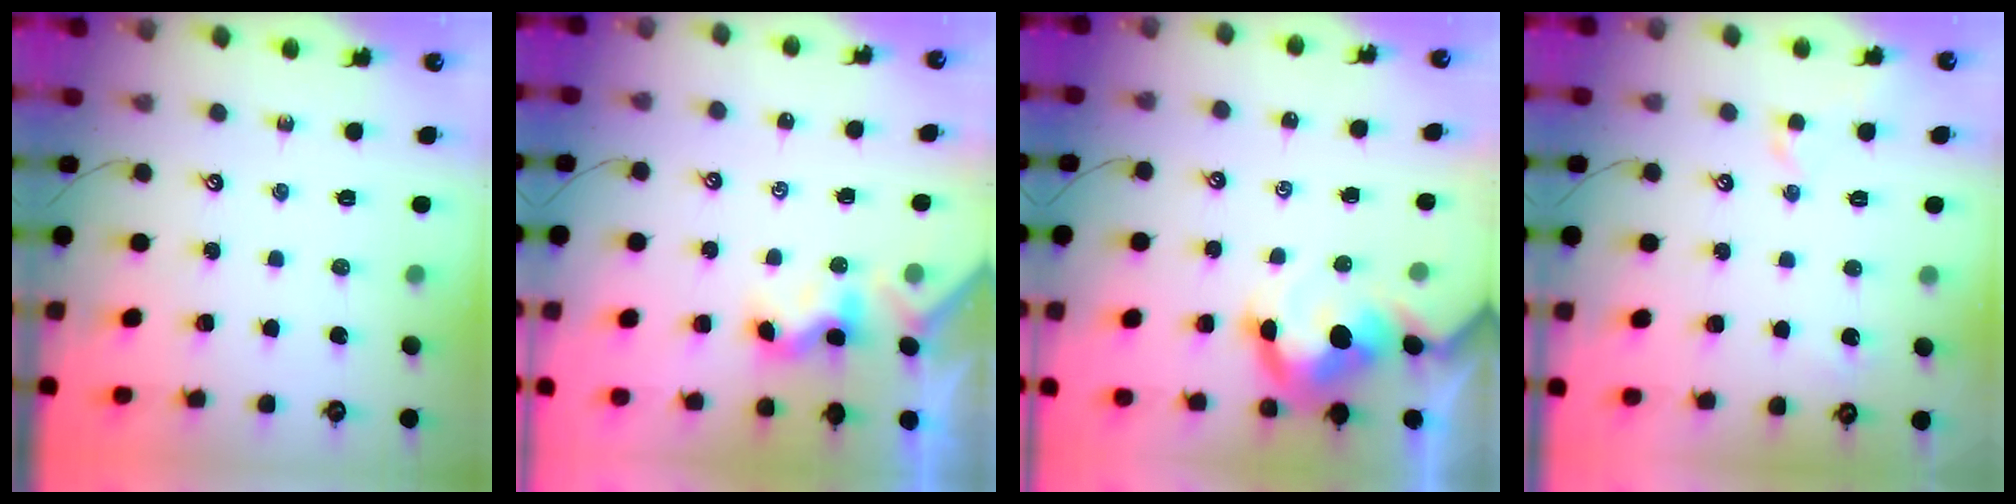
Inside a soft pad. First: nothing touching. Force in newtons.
{"total": 2.3, "press": 2.3, "slide": 0.3}
{"total": 7.3, "press": 7.2, "slide": 1.0}
{"total": 1.3, "press": 1.2, "slide": 0.4}